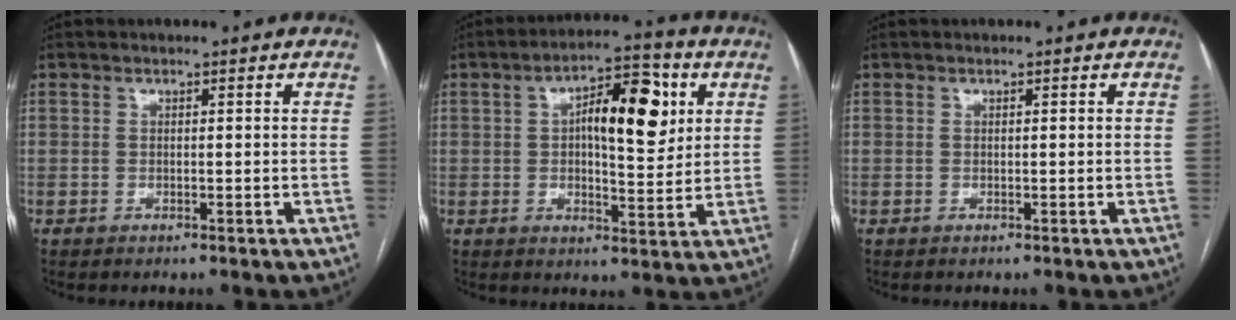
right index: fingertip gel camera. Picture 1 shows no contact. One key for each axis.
{"total": 11.8, "fx": 3.2, "fy": 4.1, "fz": 10.6, "tx": -0.163, "ty": 0.021, "tz": 0.047}
{"total": 0.0}